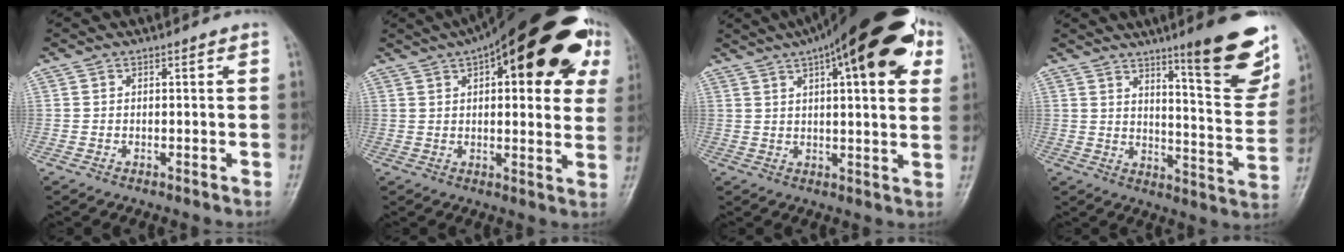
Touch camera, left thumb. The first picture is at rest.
{"total": 28.1, "force": [11.8, 10.5, 23.3], "torque": [-0.289, 0.022, 0.158]}
{"total": 21.8, "force": [9.8, 6.8, 18.2], "torque": [-0.249, 0.010, 0.136]}
{"total": 16.9, "force": [10.7, 2.7, 12.8], "torque": [-0.134, -0.076, 0.157]}